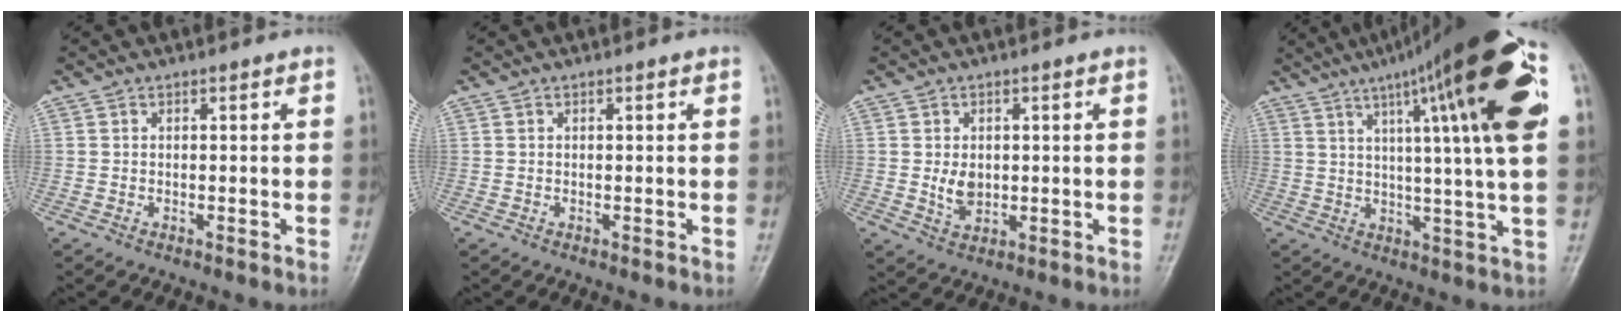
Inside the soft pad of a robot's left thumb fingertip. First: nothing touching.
{"total": 0.6, "force": [0.2, 0.2, 0.5], "torque": [-0.007, 0.003, 0.003]}
{"total": 4.1, "force": [0.2, 3.0, 2.8], "torque": [-0.038, -0.006, 0.010]}
{"total": 24.9, "force": [10.3, 2.9, 22.5], "torque": [-0.326, -0.002, 0.144]}